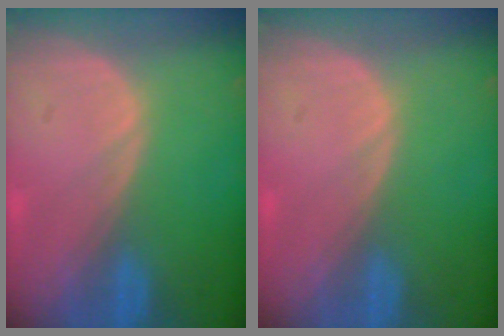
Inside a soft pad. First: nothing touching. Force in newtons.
{"total": 0.0}